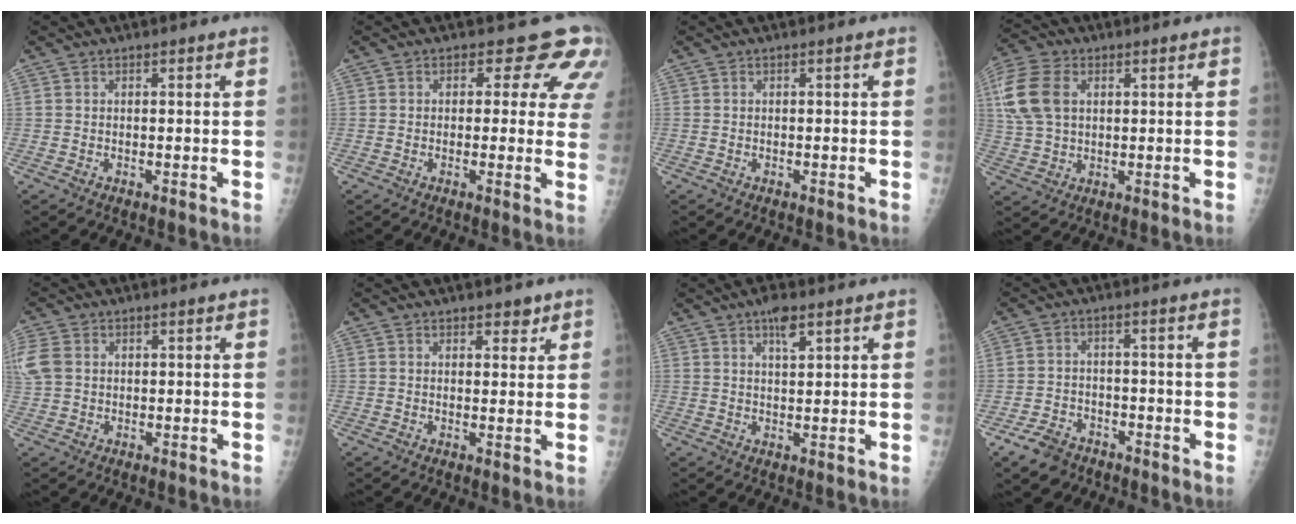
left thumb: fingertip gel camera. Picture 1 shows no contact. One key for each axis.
{"total": 8.2, "fx": 5.6, "fy": 4.7, "fz": 3.7, "tx": 0.003, "ty": -0.021, "tz": 0.039}
{"total": 0.0}
{"total": 11.4, "fx": 3.0, "fy": 7.7, "fz": 7.8, "tx": -0.167, "ty": 0.008, "tz": 0.059}
{"total": 6.8, "fx": 1.3, "fy": 5.3, "fz": 4.0, "tx": -0.116, "ty": 0.010, "tz": 0.032}
{"total": 2.5, "fx": 1.9, "fy": 1.3, "fz": 1.0, "tx": 0.009, "ty": -0.011, "tz": 0.025}
{"total": 4.0, "fx": 2.5, "fy": 1.4, "fz": 2.9, "tx": -0.042, "ty": -0.007, "tz": 0.040}
{"total": 6.3, "fx": -4.4, "fy": 4.0, "fz": 1.8, "tx": -0.026, "ty": 0.023, "tz": -0.077}